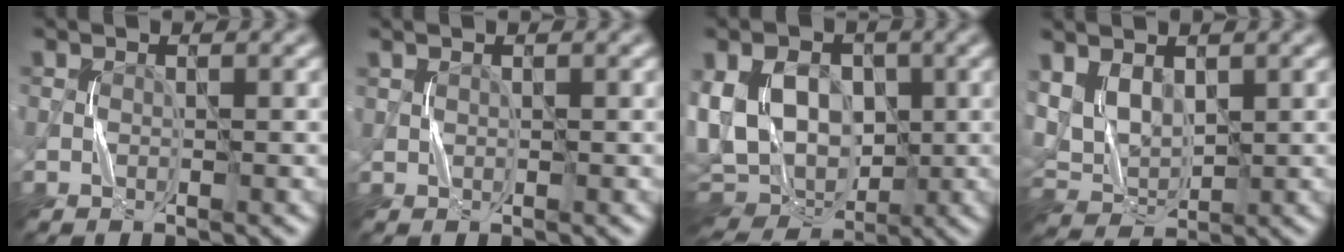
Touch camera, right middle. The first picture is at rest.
{"total": 0.7, "force": [0.3, -0.3, -0.5], "torque": [0.017, -0.001, 0.007]}
{"total": 10.5, "force": [0.5, 7.7, 7.1], "torque": [-0.137, -0.005, 0.006]}
{"total": 3.2, "force": [1.7, 2.0, 1.9], "torque": [-0.044, -0.004, 0.040]}